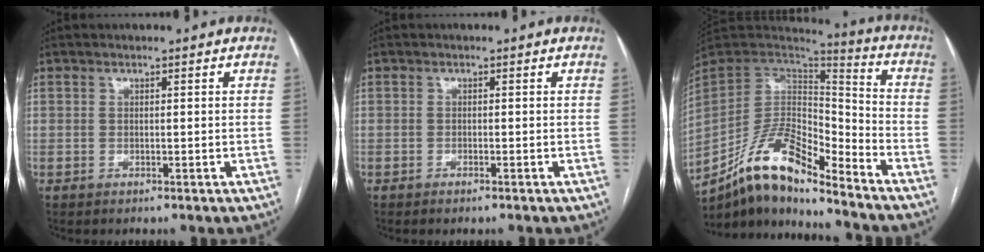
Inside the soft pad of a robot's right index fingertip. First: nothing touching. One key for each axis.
{"total": 0.9, "fx": -0.7, "fy": 0.0, "fz": 0.5, "tx": -0.011, "ty": -0.001, "tz": -0.010}
{"total": 14.5, "fx": -11.7, "fy": 3.8, "fz": 7.6, "tx": -0.144, "ty": 0.029, "tz": -0.217}